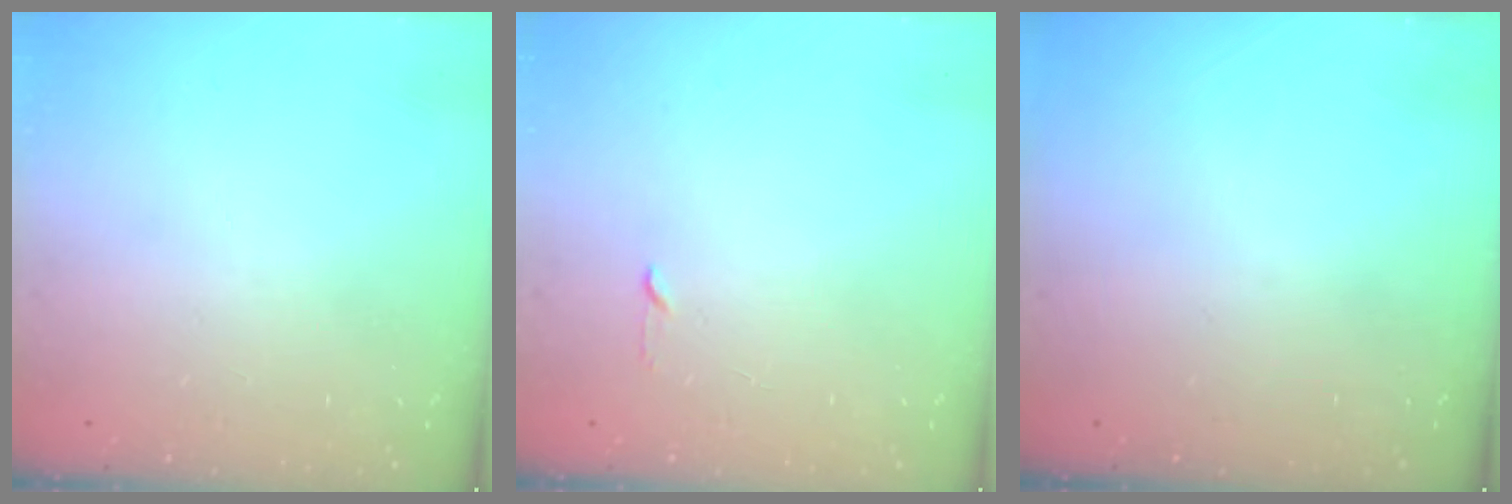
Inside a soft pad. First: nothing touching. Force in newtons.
{"total": 2.3, "press": 2.2, "slide": 0.3}
{"total": 0.0}